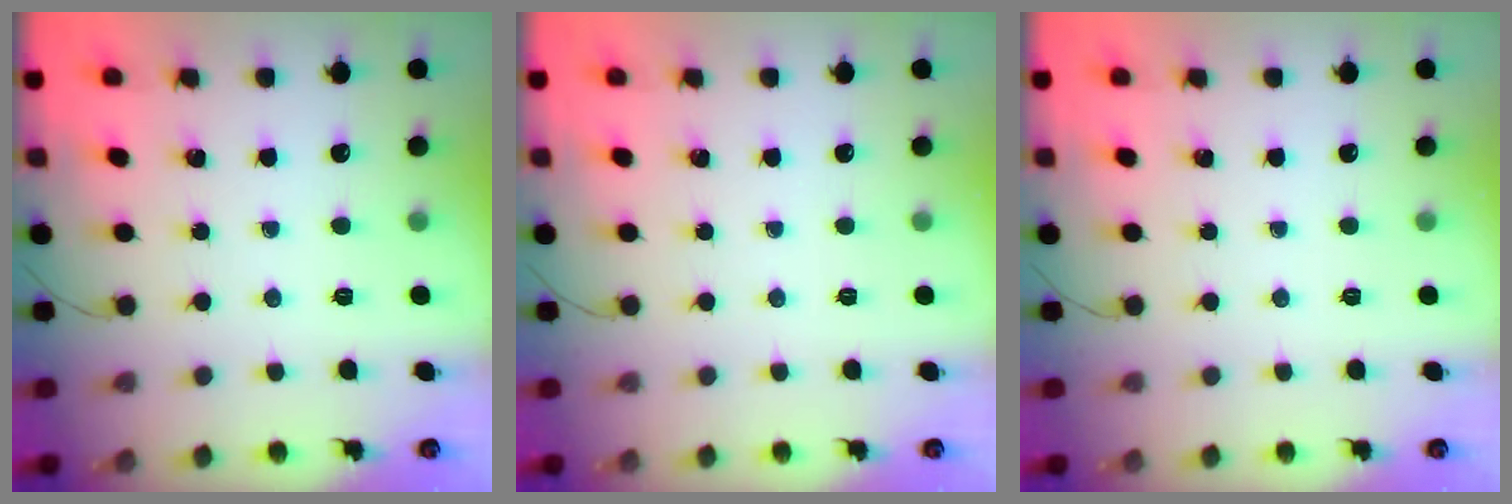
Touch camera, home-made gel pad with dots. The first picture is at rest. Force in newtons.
{"total": 0.0}
{"total": 0.0}